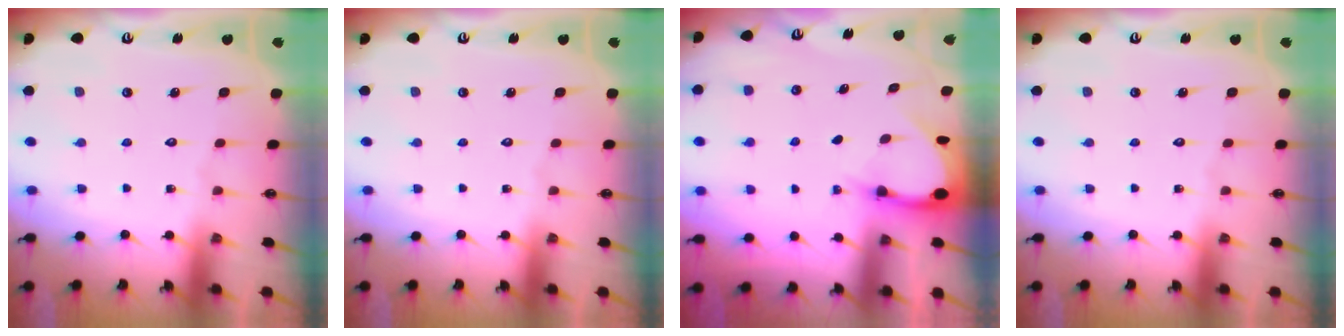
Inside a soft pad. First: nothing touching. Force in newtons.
{"total": 0.0}
{"total": 3.5, "press": 3.5, "slide": 0.2}
{"total": 0.0}